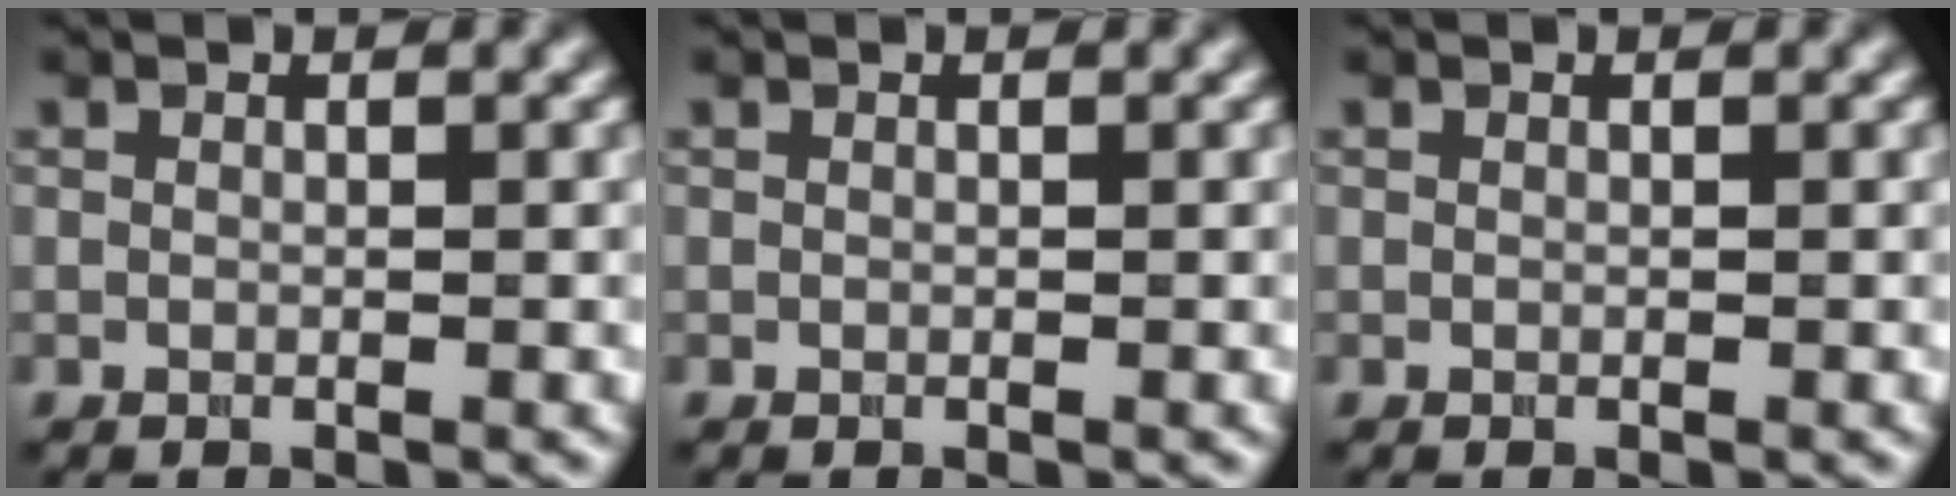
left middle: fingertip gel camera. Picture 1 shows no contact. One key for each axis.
{"total": 0.0}
{"total": 0.0}